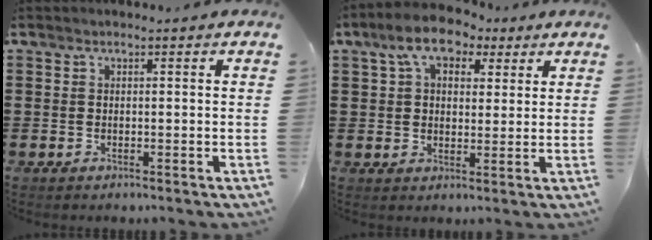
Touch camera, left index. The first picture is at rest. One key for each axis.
{"total": 7.3, "fx": 4.6, "fy": 4.1, "fz": 3.9, "tx": -0.090, "ty": 0.008, "tz": 0.081}